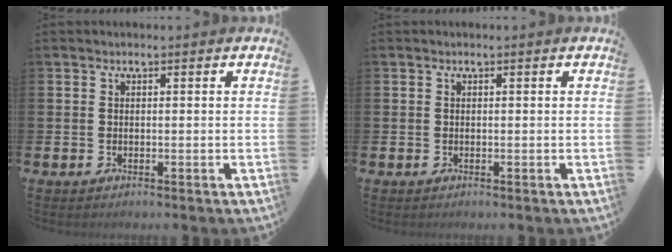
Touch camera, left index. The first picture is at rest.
{"total": 0.0}